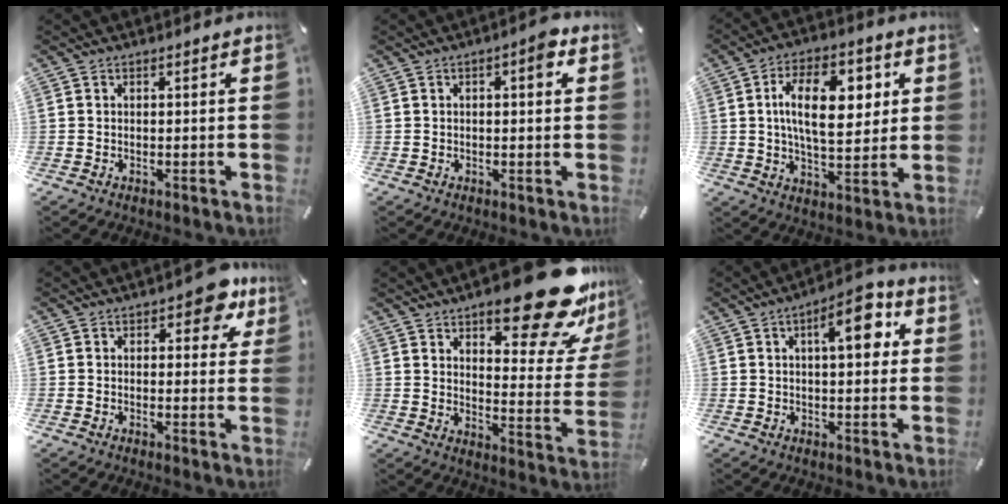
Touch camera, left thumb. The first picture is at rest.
{"total": 4.1, "force": [1.1, 1.6, 3.6], "torque": [-0.042, -0.001, 0.008]}
{"total": 15.6, "force": [3.6, 8.4, 12.7], "torque": [-0.205, 0.006, 0.057]}
{"total": 7.9, "force": [4.3, 4.1, 5.2], "torque": [-0.049, -0.019, 0.066]}
{"total": 23.9, "force": [16.0, 8.2, 15.7], "torque": [-0.205, -0.116, 0.261]}
{"total": 10.4, "force": [3.2, 4.3, 8.9], "torque": [-0.116, -0.008, 0.043]}